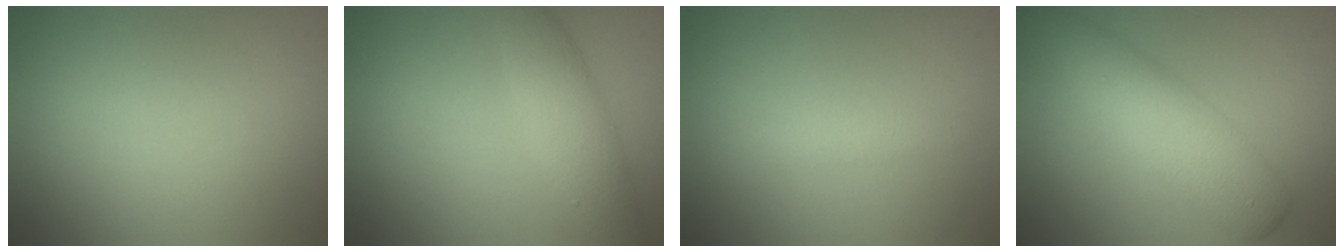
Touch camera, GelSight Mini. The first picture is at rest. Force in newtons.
{"total": 3.8, "press": 3.8, "slide": 0.1}
{"total": 1.4, "press": 1.4, "slide": 0.0}
{"total": 4.9, "press": 4.9, "slide": 0.0}